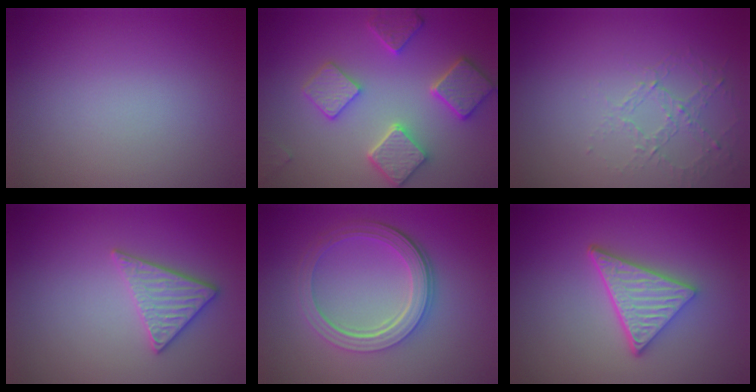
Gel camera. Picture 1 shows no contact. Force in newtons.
{"total": 4.8, "press": 4.5, "slide": 1.6}
{"total": 1.4, "press": 0.8, "slide": 1.2}
{"total": 2.8, "press": 2.7, "slide": 0.7}
{"total": 5.2, "press": 3.7, "slide": 3.6}
{"total": 5.2, "press": 3.9, "slide": 3.5}